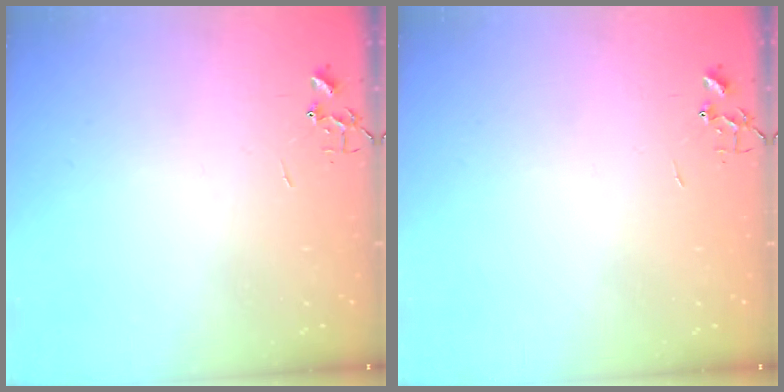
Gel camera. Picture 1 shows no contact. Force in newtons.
{"total": 0.0}